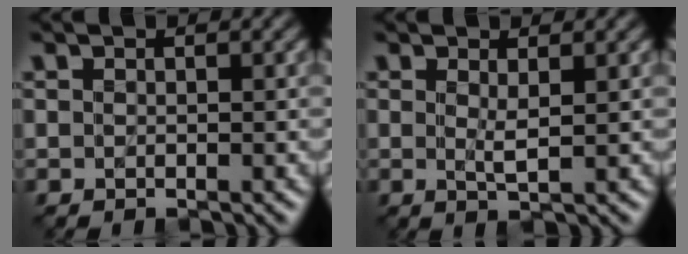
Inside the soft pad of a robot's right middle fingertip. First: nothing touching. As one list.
[{"total": 1.0, "force": [0.2, -0.3, 0.9], "torque": [-0.019, -0.002, 0.006]}]